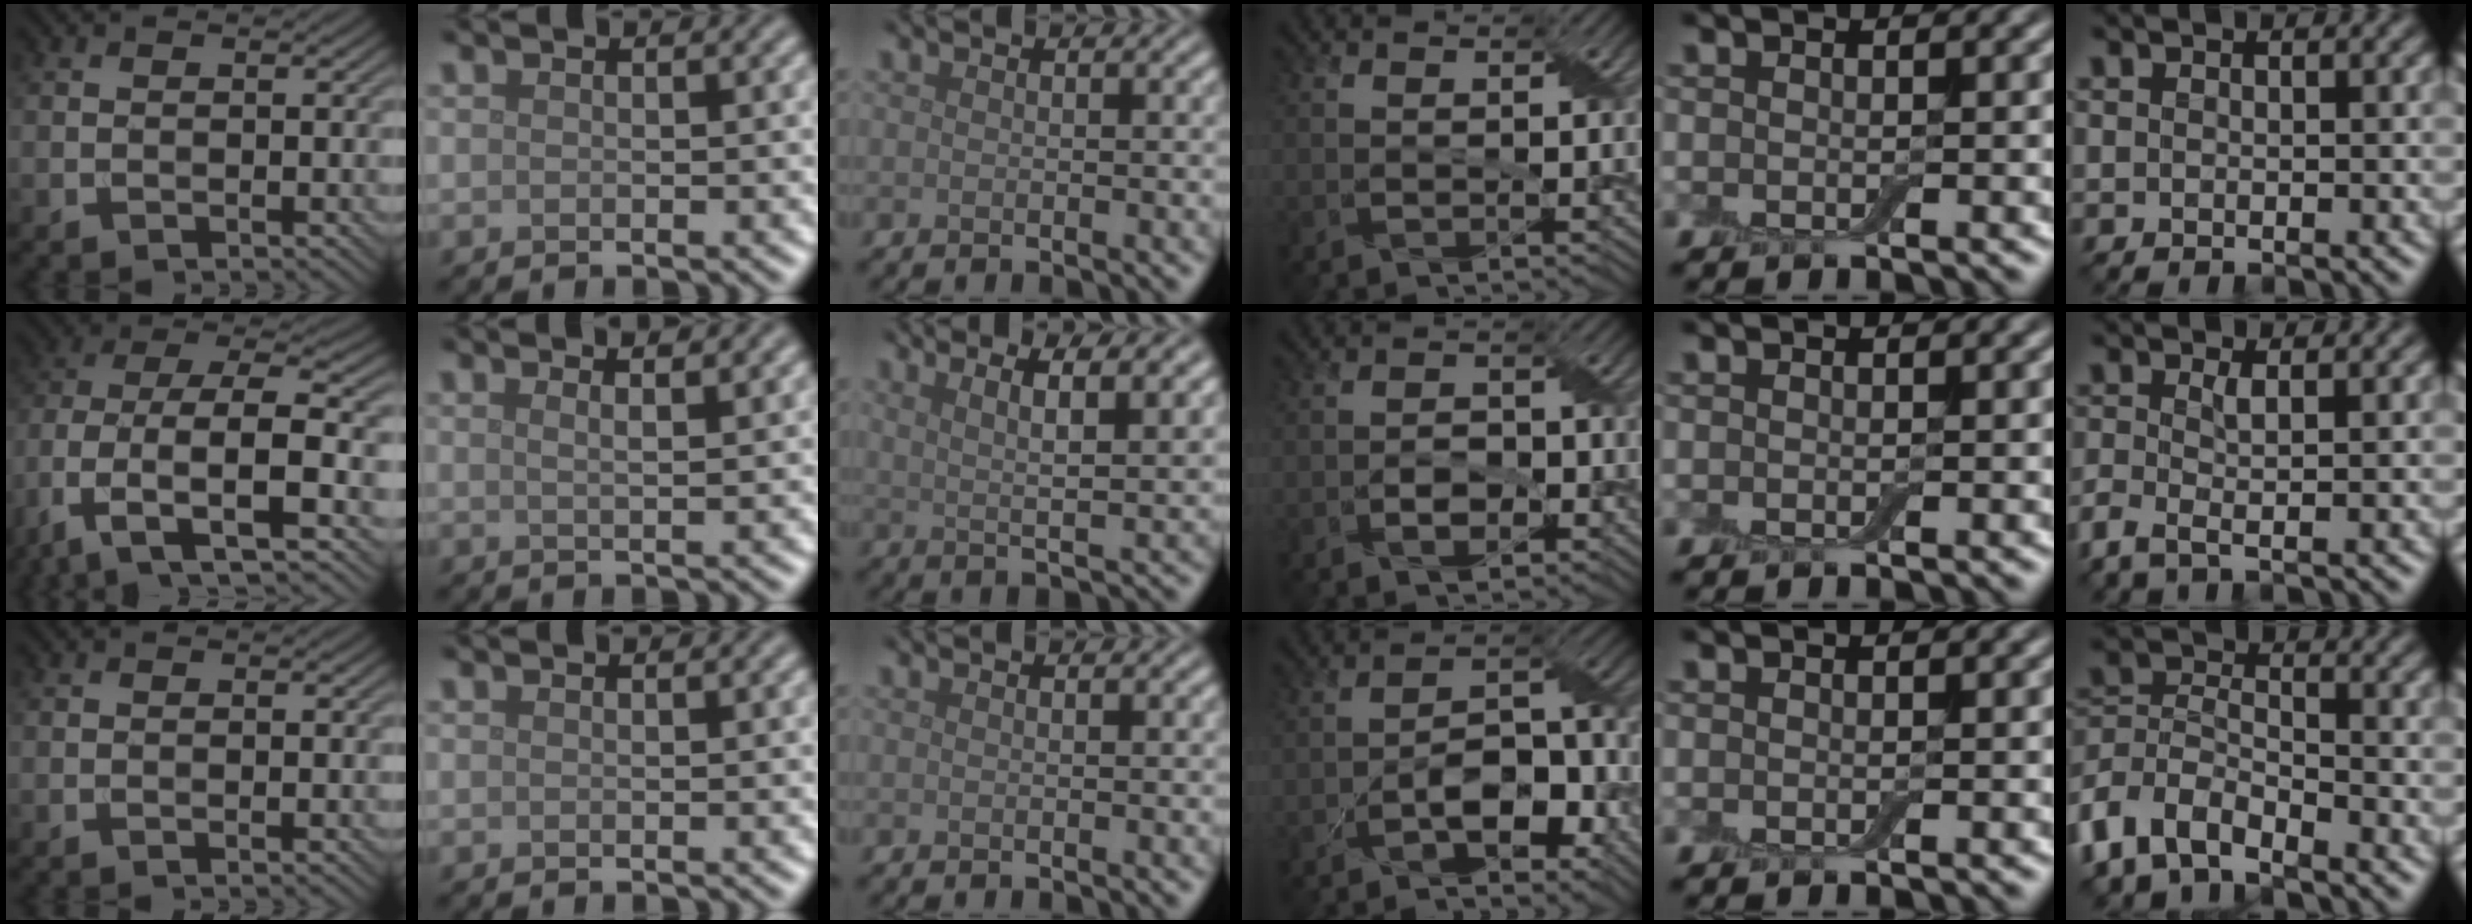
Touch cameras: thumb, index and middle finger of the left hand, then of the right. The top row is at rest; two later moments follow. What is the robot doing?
{"motion": "peel", "object": "bubble wrap"}